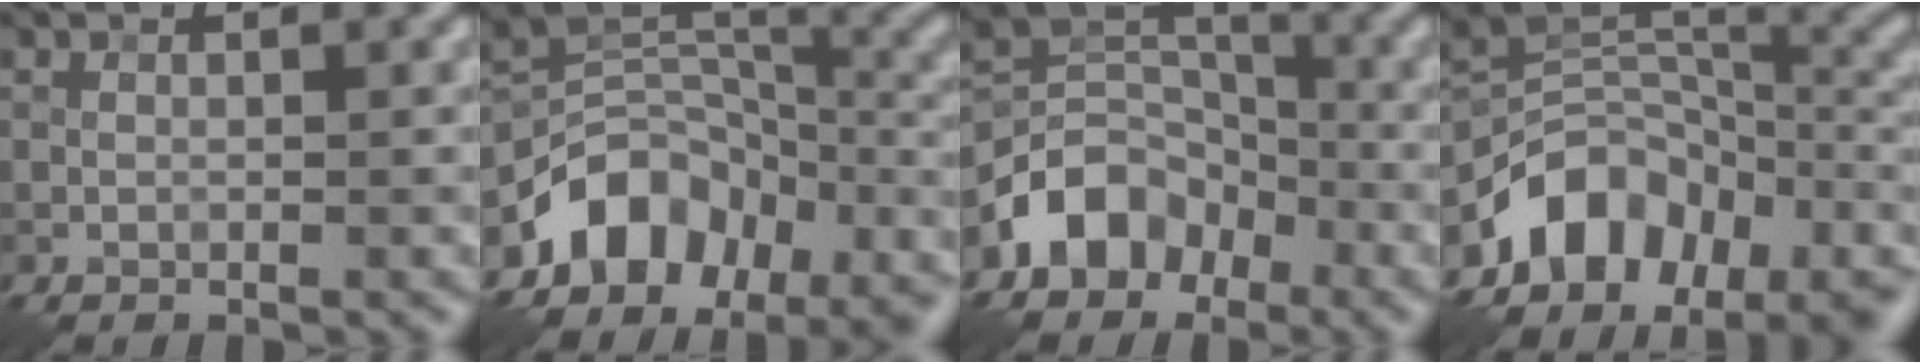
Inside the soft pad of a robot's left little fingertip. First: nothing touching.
{"total": 11.0, "force": [-6.7, 7.6, 4.5], "torque": [-0.075, 0.009, -0.112]}
{"total": 6.0, "force": [-3.5, 4.4, 2.2], "torque": [-0.021, 0.001, -0.075]}
{"total": 11.3, "force": [-6.4, 7.5, 5.6], "torque": [-0.094, 0.012, -0.112]}